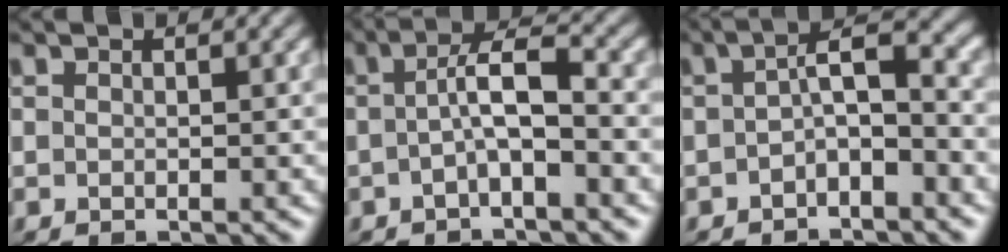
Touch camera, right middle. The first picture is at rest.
{"total": 3.4, "force": [-0.5, 0.6, 3.3], "torque": [-0.056, 0.014, -0.014]}
{"total": 3.3, "force": [-1.0, 0.9, 3.0], "torque": [-0.050, 0.014, -0.022]}